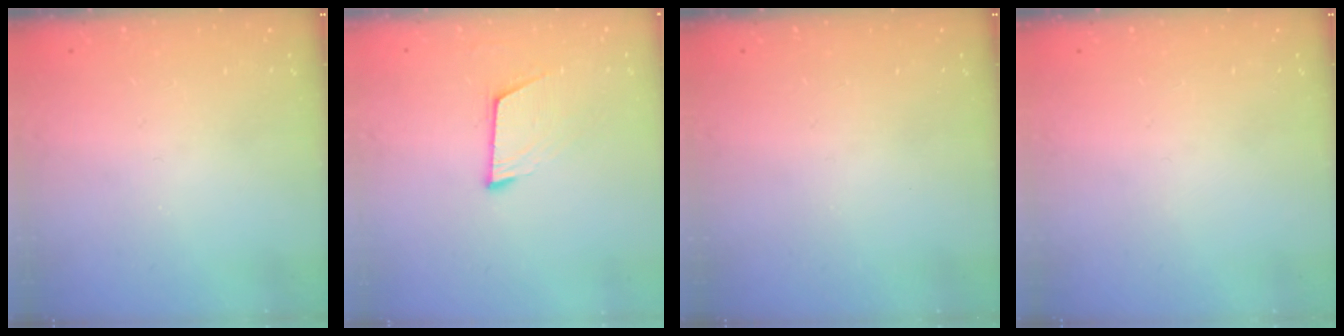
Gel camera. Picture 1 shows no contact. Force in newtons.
{"total": 6.7, "press": 6.4, "slide": 2.0}
{"total": 0.0}
{"total": 0.0}